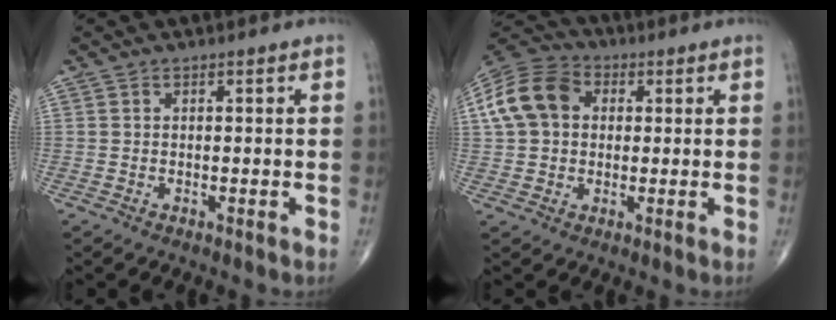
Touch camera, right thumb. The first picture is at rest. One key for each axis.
{"total": 12.9, "fx": 2.3, "fy": 9.9, "fz": 7.9, "tx": -0.147, "ty": 0.026, "tz": 0.033}